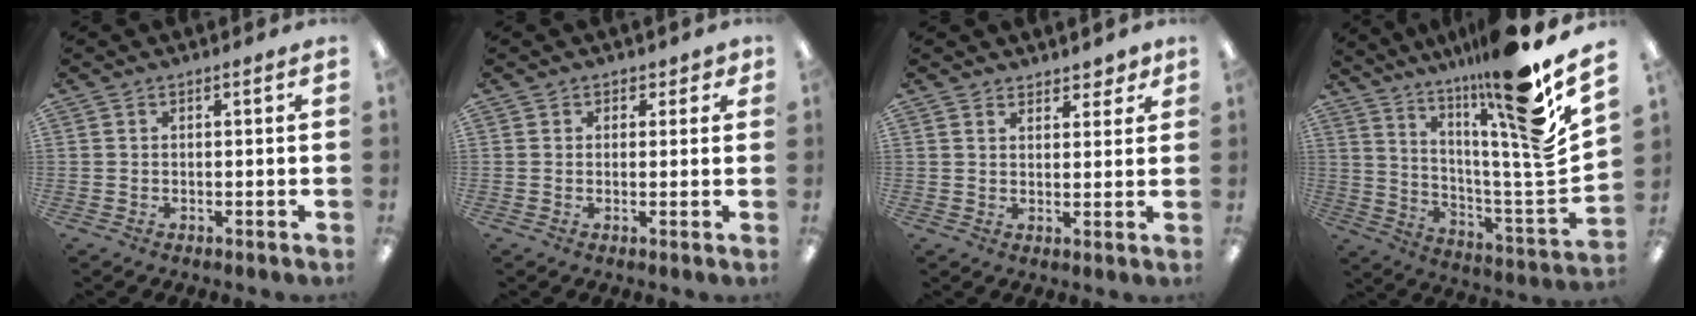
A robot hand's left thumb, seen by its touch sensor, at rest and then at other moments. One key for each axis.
{"total": 1.9, "fx": 0.9, "fy": 1.6, "fz": 0.5, "tx": 0.007, "ty": -0.001, "tz": 0.013}
{"total": 3.7, "fx": 3.2, "fy": 1.7, "fz": 0.5, "tx": 0.008, "ty": -0.020, "tz": 0.057}
{"total": 20.3, "fx": 14.2, "fy": 0.5, "fz": 14.6, "tx": -0.228, "ty": -0.119, "tz": 0.210}